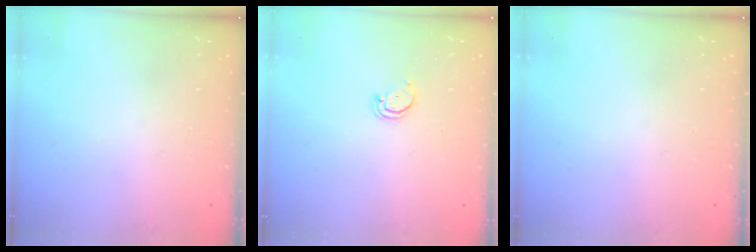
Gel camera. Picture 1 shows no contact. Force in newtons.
{"total": 2.1, "press": 2.1, "slide": 0.2}
{"total": 0.0}